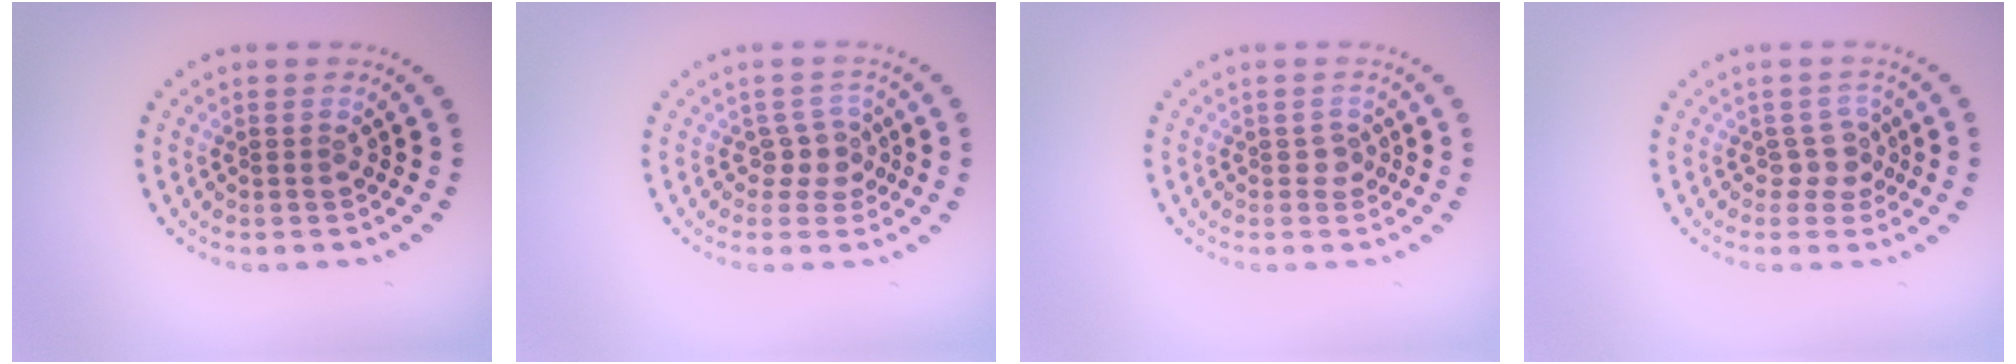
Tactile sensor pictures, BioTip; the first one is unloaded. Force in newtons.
{"total": 1.9, "press": 1.4, "slide": 1.2}
{"total": 0.9, "press": 0.6, "slide": 0.6}
{"total": 1.7, "press": 1.3, "slide": 1.1}